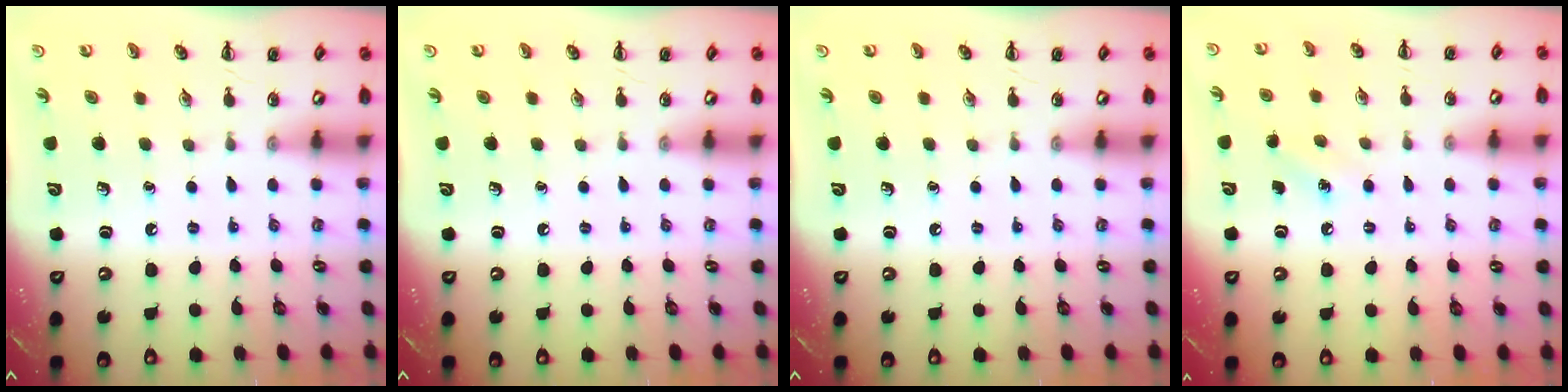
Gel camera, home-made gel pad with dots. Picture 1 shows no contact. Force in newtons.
{"total": 0.0}
{"total": 0.0}
{"total": 6.4, "press": 6.1, "slide": 1.8}